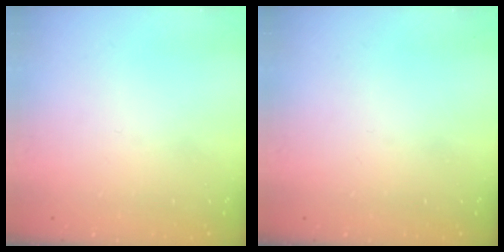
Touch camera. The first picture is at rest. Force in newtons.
{"total": 0.0}